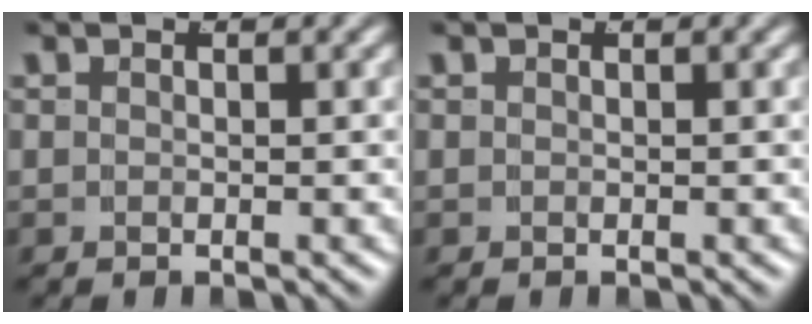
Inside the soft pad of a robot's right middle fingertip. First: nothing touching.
{"total": 0.0}